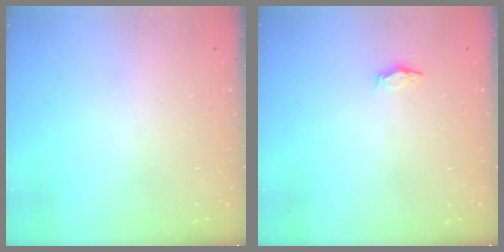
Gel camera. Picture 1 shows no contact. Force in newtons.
{"total": 3.8, "press": 3.5, "slide": 1.5}